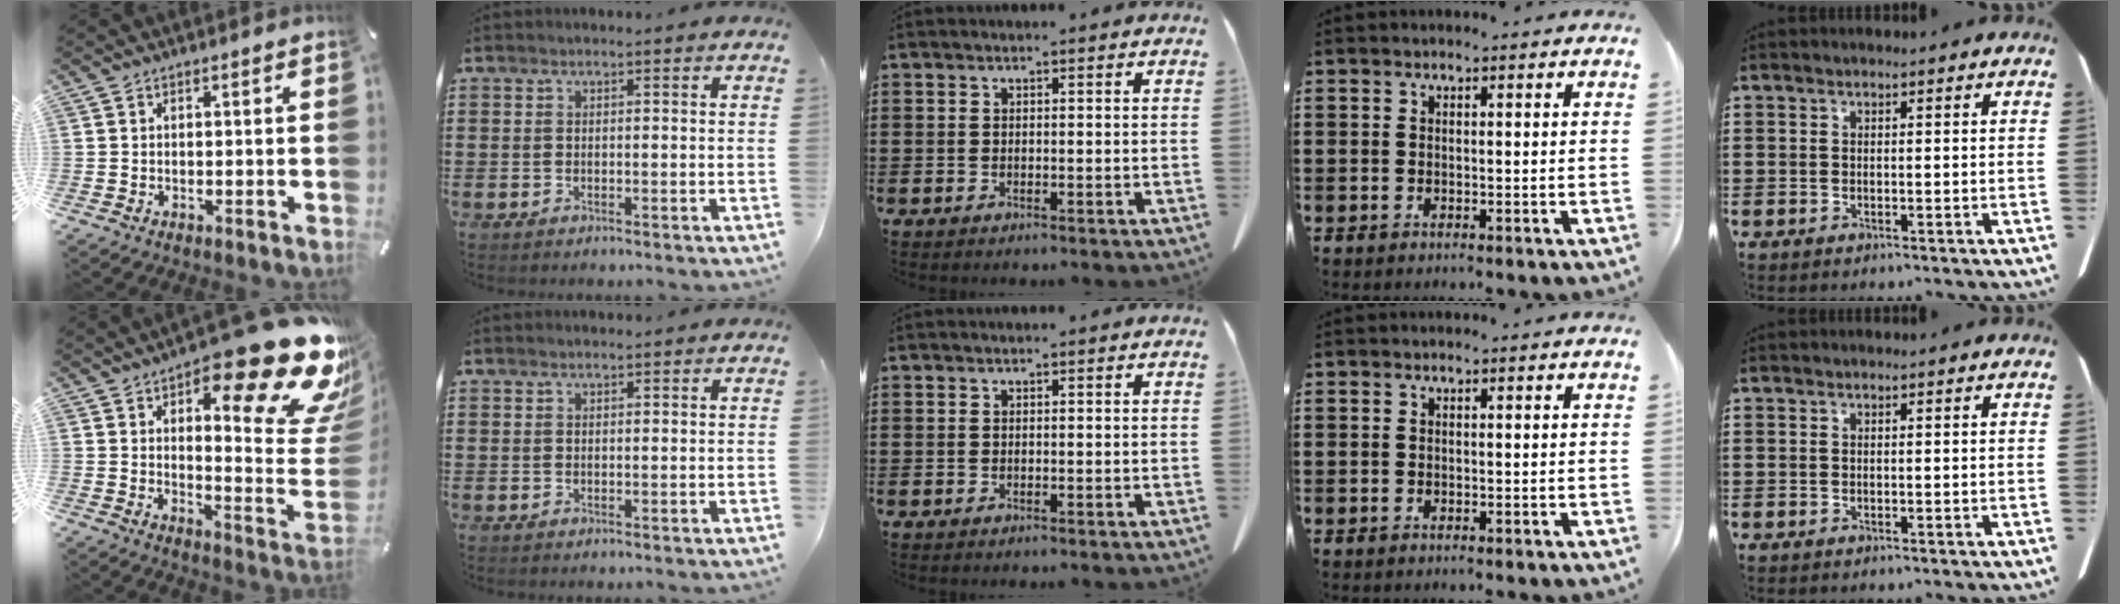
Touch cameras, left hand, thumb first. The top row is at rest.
{"thumb": {"total": 25.7, "force": [15.8, 9.5, 17.9], "torque": [-0.215, -0.117, 0.254]}, "index": {"total": 0.7, "force": [0.7, 0.0, 0.3], "torque": [-0.006, -0.001, 0.013]}}